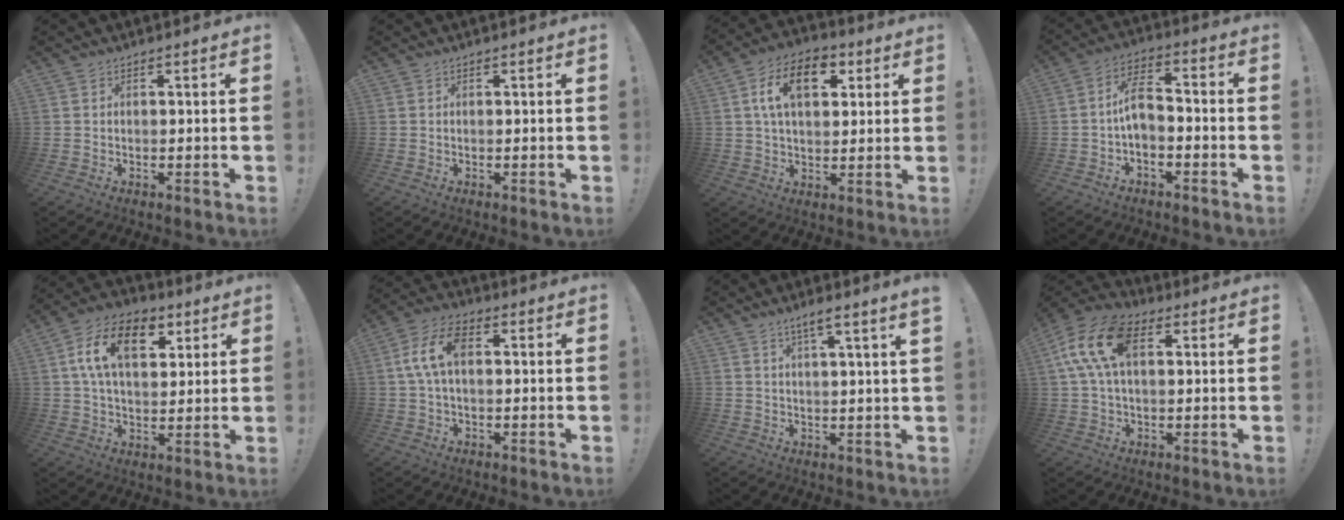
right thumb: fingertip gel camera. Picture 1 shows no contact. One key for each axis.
{"total": 0.0}
{"total": 13.8, "fx": 4.5, "fy": 8.4, "fz": 10.0, "tx": -0.156, "ty": 0.008, "tz": 0.083}
{"total": 7.7, "fx": -1.4, "fy": 4.2, "fz": 6.3, "tx": -0.110, "ty": 0.009, "tz": -0.023}
{"total": 15.8, "fx": 5.6, "fy": 9.7, "fz": 11.2, "tx": -0.174, "ty": -0.001, "tz": 0.101}
{"total": 9.4, "fx": 1.3, "fy": 5.0, "fz": 7.9, "tx": -0.158, "ty": 0.008, "tz": 0.025}
{"total": 4.2, "fx": 2.5, "fy": -1.0, "fz": 3.2, "tx": -0.054, "ty": -0.012, "tz": 0.037}
{"total": 15.3, "fx": 4.2, "fy": 9.0, "fz": 11.7, "tx": -0.239, "ty": 0.009, "tz": 0.078}